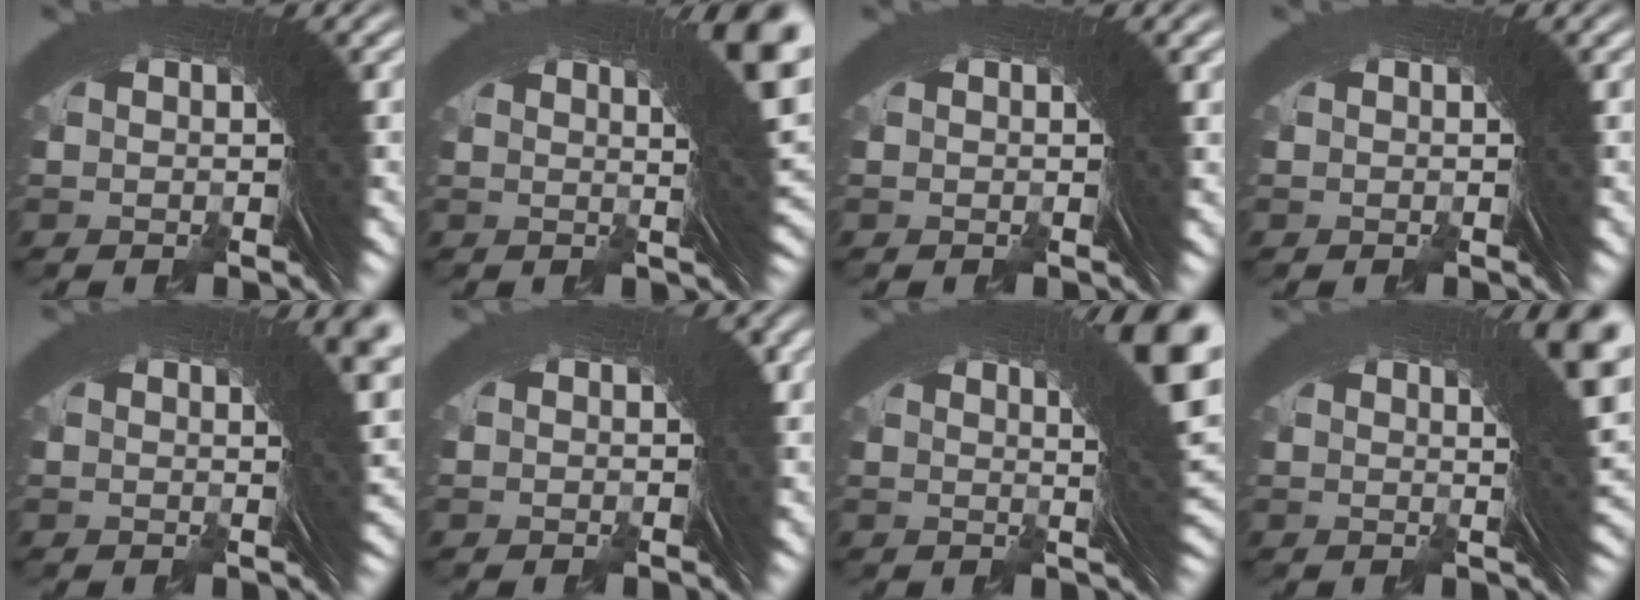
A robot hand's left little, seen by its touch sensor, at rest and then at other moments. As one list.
[{"total": 9.4, "force": [3.0, 2.6, 8.5], "torque": [-0.078, 0.015, 0.036]}, {"total": 0.8, "force": [0.3, -0.2, 0.7], "torque": [-0.006, 0.004, 0.003]}, {"total": 0.0}, {"total": 5.5, "force": [1.8, 0.9, 5.1], "torque": [-0.036, 0.013, 0.019]}, {"total": 0.8, "force": [-0.2, 0.7, 0.3], "torque": [0.000, 0.000, -0.008]}, {"total": 10.6, "force": [3.3, 3.0, 9.6], "torque": [-0.092, 0.016, 0.041]}, {"total": 8.4, "force": [2.7, 2.1, 7.7], "torque": [-0.066, 0.014, 0.033]}]